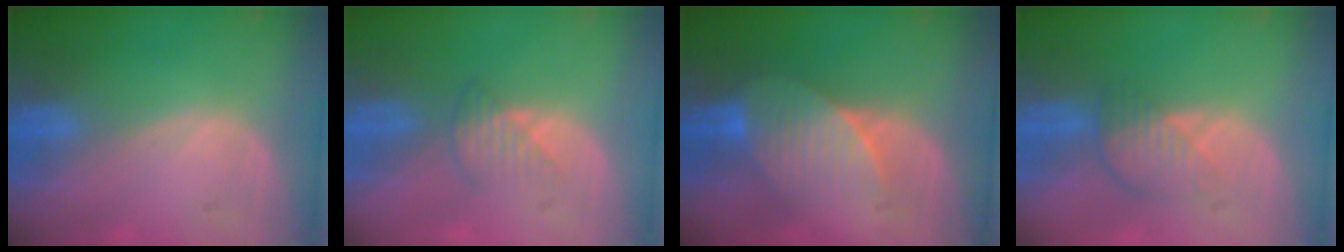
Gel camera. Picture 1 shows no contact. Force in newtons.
{"total": 2.5, "press": 2.5, "slide": 0.4}
{"total": 7.4, "press": 6.9, "slide": 2.8}
{"total": 4.4, "press": 3.9, "slide": 2.0}